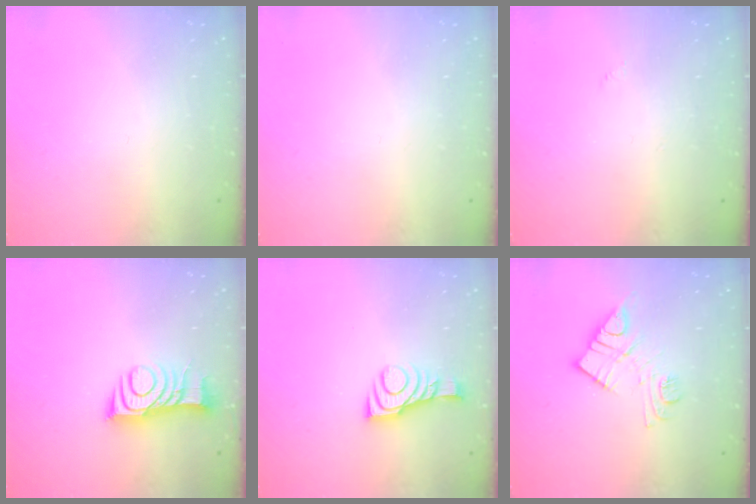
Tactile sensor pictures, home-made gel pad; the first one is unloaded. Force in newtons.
{"total": 0.0}
{"total": 3.4, "press": 3.3, "slide": 0.5}
{"total": 10.6, "press": 10.6, "slide": 1.0}
{"total": 9.1, "press": 9.1, "slide": 0.4}
{"total": 11.3, "press": 11.3, "slide": 0.3}